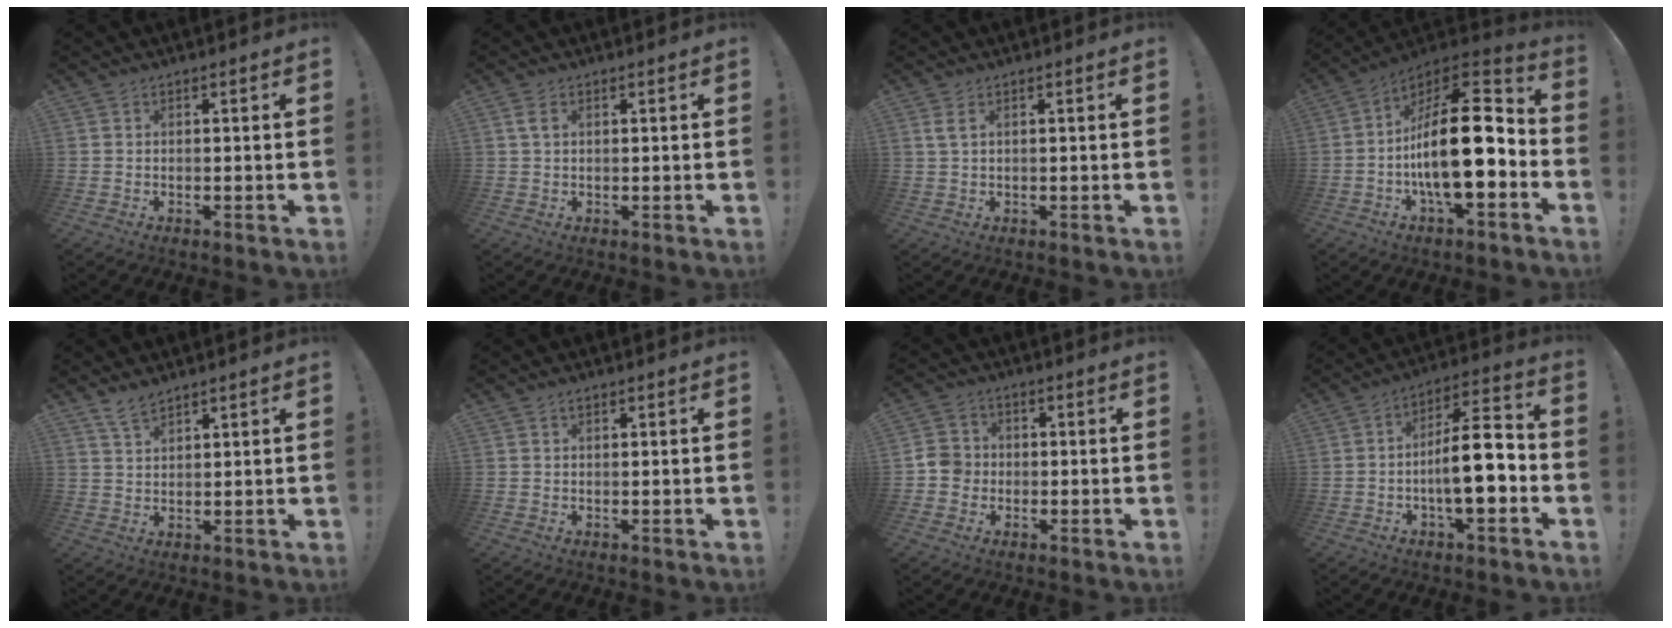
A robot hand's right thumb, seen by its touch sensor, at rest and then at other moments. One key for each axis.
{"total": 2.6, "fx": 1.0, "fy": 1.4, "fz": 1.9, "tx": -0.038, "ty": 0.004, "tz": 0.016}
{"total": 2.3, "fx": 1.2, "fy": 0.3, "fz": 1.9, "tx": -0.039, "ty": 0.001, "tz": 0.022}
{"total": 22.2, "fx": -2.9, "fy": 9.3, "fz": 19.9, "tx": -0.335, "ty": 0.012, "tz": -0.047}
{"total": 4.3, "fx": 3.6, "fy": 1.3, "fz": 2.0, "tx": -0.041, "ty": -0.018, "tz": 0.068}
{"total": 0.6, "fx": 0.5, "fy": 0.3, "fz": 0.4, "tx": -0.014, "ty": 0.004, "tz": 0.010}
{"total": 6.0, "fx": -1.3, "fy": 5.5, "fz": 1.8, "tx": -0.033, "ty": 0.015, "tz": -0.025}
{"total": 14.8, "fx": -3.2, "fy": 4.7, "fz": 13.7, "tx": -0.225, "ty": 0.012, "tz": -0.053}